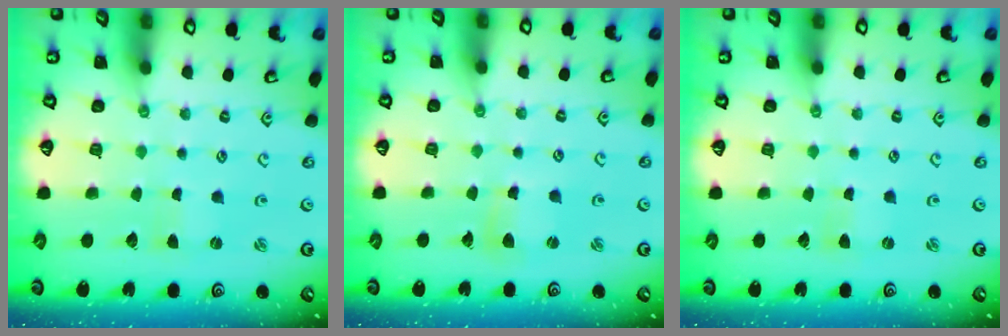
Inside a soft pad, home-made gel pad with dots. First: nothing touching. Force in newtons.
{"total": 4.6, "press": 4.5, "slide": 0.5}
{"total": 0.0}